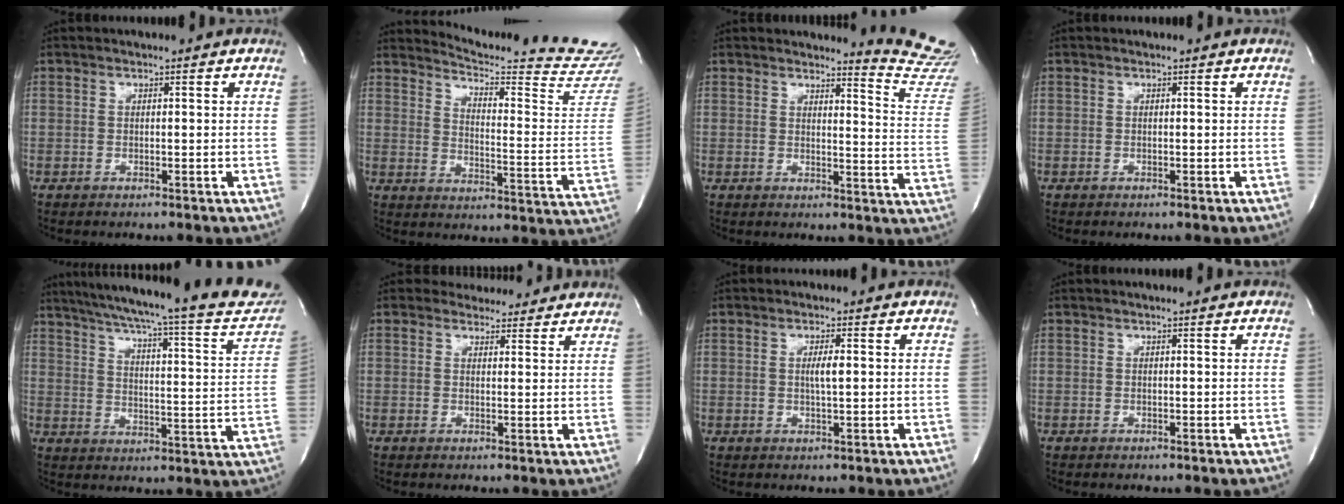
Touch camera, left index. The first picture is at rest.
{"total": 20.9, "force": [20.2, -1.5, 5.1], "torque": [-0.088, -0.149, 0.240]}
{"total": 10.8, "force": [10.7, -1.7, -0.1], "torque": [0.003, -0.140, 0.096]}
{"total": 0.0}
{"total": 29.1, "force": [25.6, 2.8, 13.5], "torque": [-0.204, -0.062, 0.311]}
{"total": 5.6, "force": [5.2, 2.1, 0.5], "torque": [0.000, 0.004, 0.054]}
{"total": 2.2, "force": [0.2, 0.1, 2.2], "torque": [-0.041, -0.001, 0.002]}
{"total": 0.0}